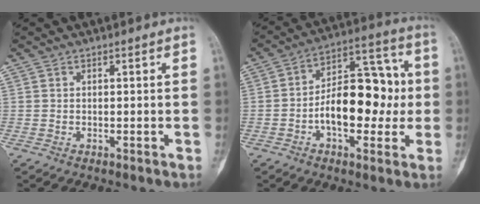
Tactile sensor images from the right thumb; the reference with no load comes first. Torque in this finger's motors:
{"motor_torque": [1.53, 1.58, 1.36, -0.13, 0.12]}